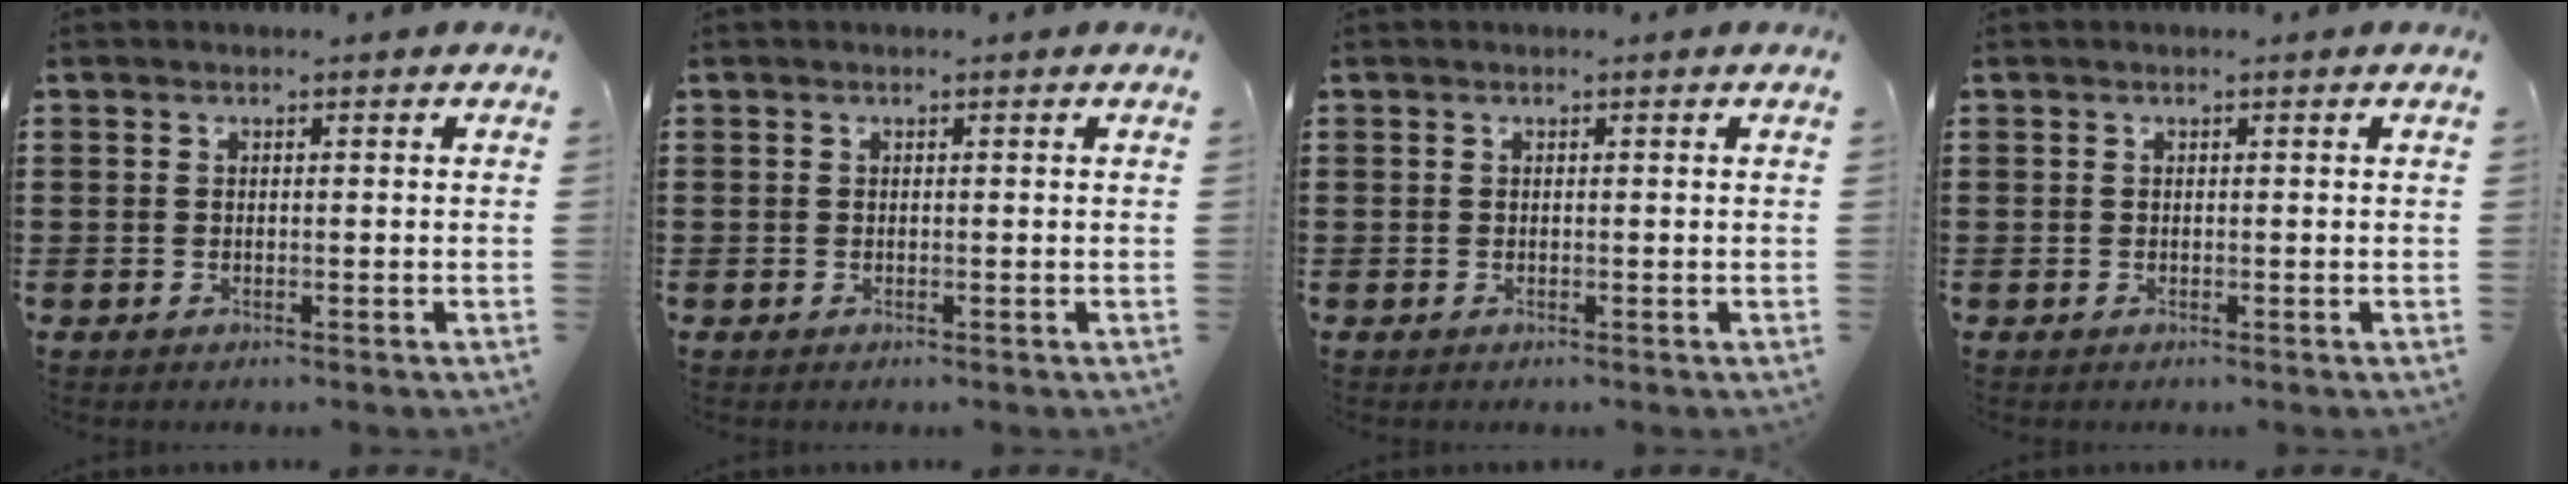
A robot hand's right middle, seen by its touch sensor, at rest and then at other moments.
{"total": 0.0}
{"total": 0.0}
{"total": 0.0}